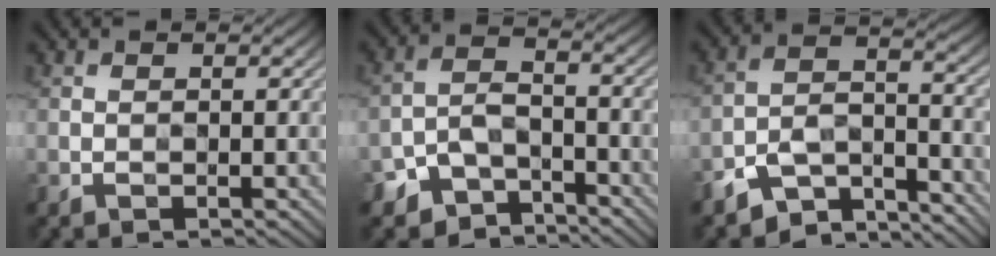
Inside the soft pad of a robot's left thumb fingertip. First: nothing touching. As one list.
[{"total": 6.6, "force": [-5.3, 3.3, 2.4], "torque": [-0.038, -0.003, -0.106]}, {"total": 8.7, "force": [-7.0, 3.5, 3.8], "torque": [-0.061, -0.003, -0.137]}]